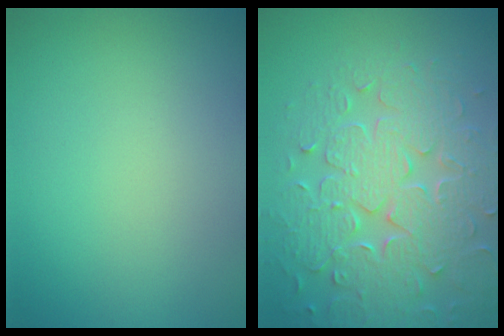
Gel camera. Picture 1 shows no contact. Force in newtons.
{"total": 8.3, "press": 6.3, "slide": 5.5}